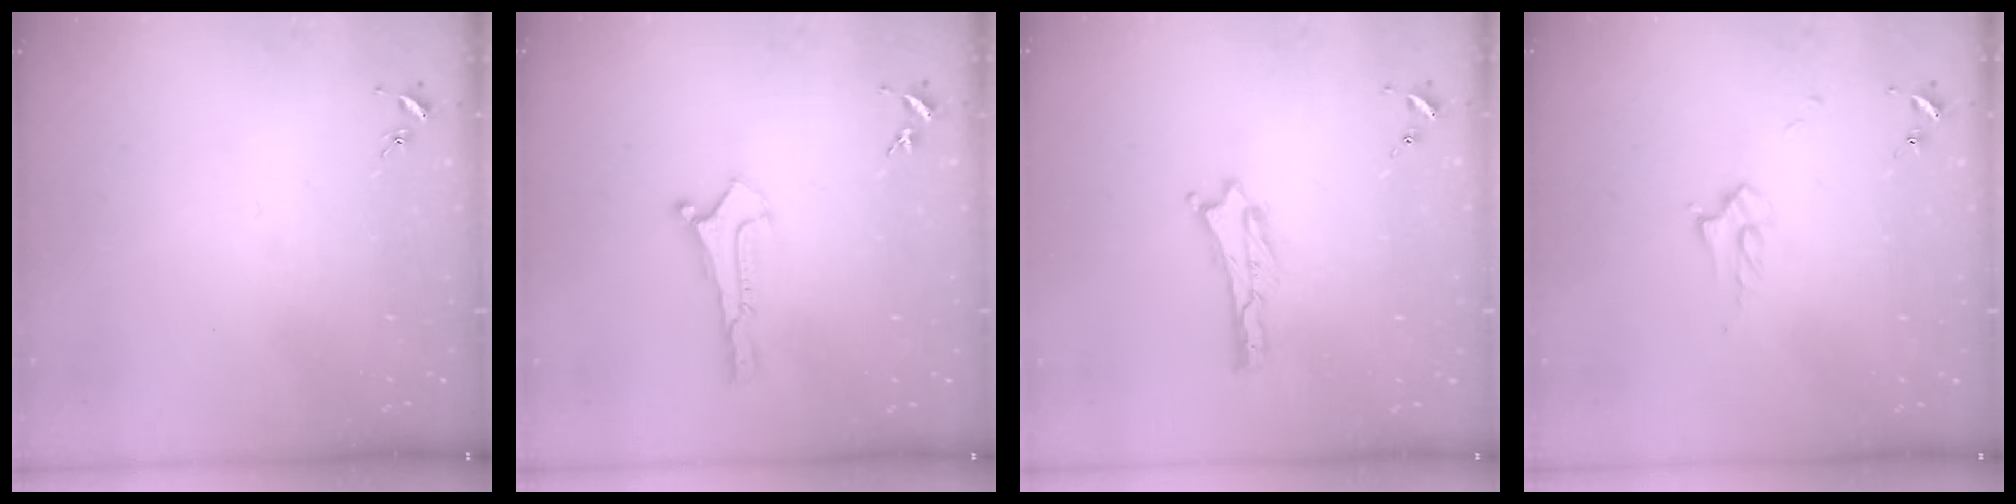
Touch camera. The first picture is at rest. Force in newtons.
{"total": 0.0}
{"total": 0.0}
{"total": 3.2, "press": 3.1, "slide": 0.5}